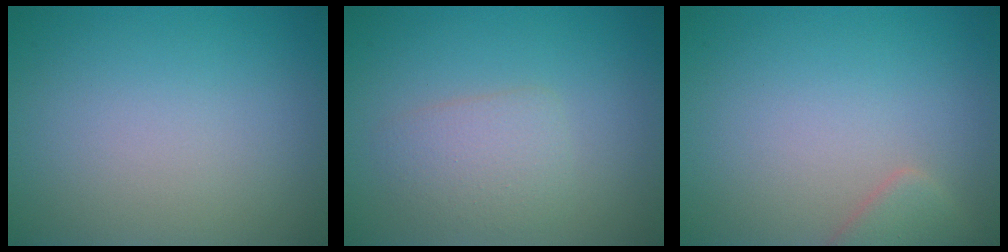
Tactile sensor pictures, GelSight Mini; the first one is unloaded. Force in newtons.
{"total": 2.5, "press": 2.5, "slide": 0.1}
{"total": 2.0, "press": 2.0, "slide": 0.2}